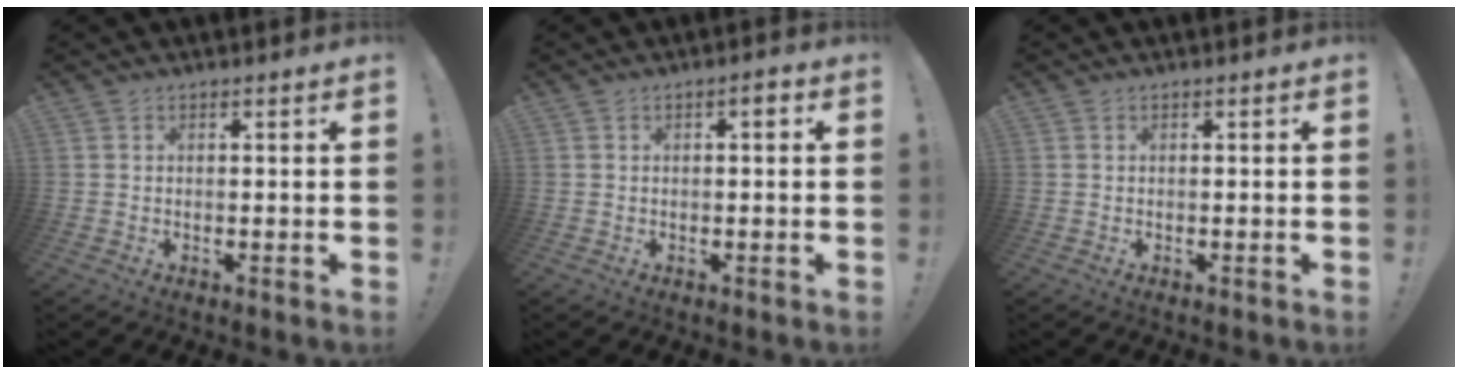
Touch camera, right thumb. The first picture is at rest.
{"total": 1.6, "force": [-0.2, 0.5, 1.5], "torque": [-0.025, 0.004, -0.008]}
{"total": 0.0}